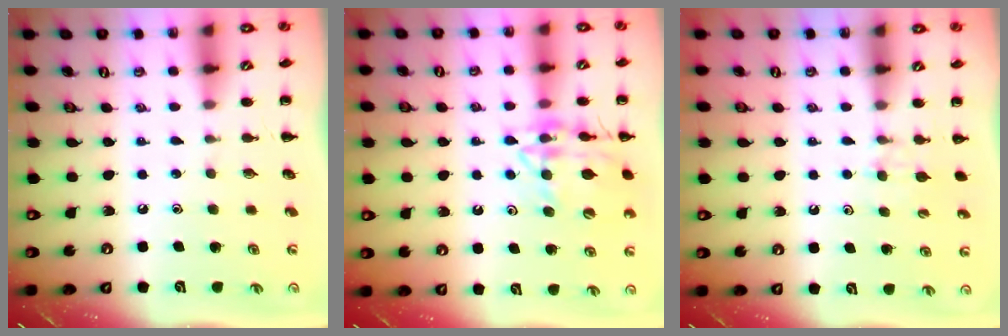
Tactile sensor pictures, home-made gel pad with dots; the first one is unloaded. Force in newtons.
{"total": 15.6, "press": 15.5, "slide": 1.4}
{"total": 4.6, "press": 4.3, "slide": 1.5}